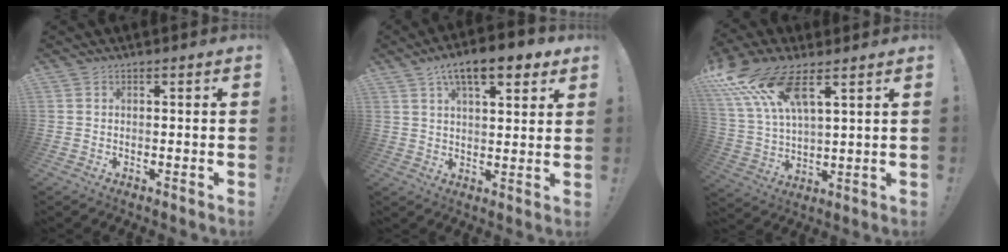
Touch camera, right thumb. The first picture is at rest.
{"total": 11.6, "force": [7.1, 3.9, 8.4], "torque": [-0.123, -0.032, 0.117]}
{"total": 15.1, "force": [10.0, 5.5, 9.9], "torque": [-0.208, -0.039, 0.186]}